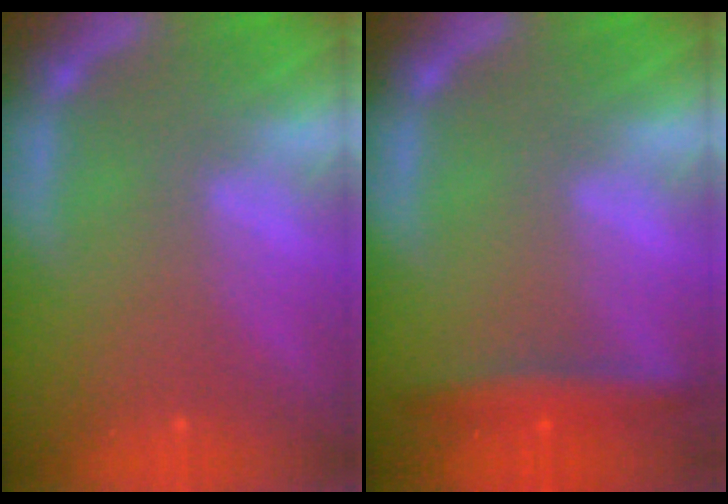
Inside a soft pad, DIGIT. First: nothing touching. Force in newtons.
{"total": 3.4}